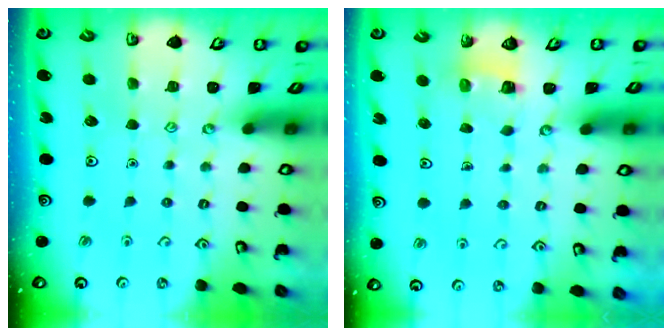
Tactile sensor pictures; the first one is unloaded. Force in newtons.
{"total": 3.0, "press": 3.0, "slide": 0.2}